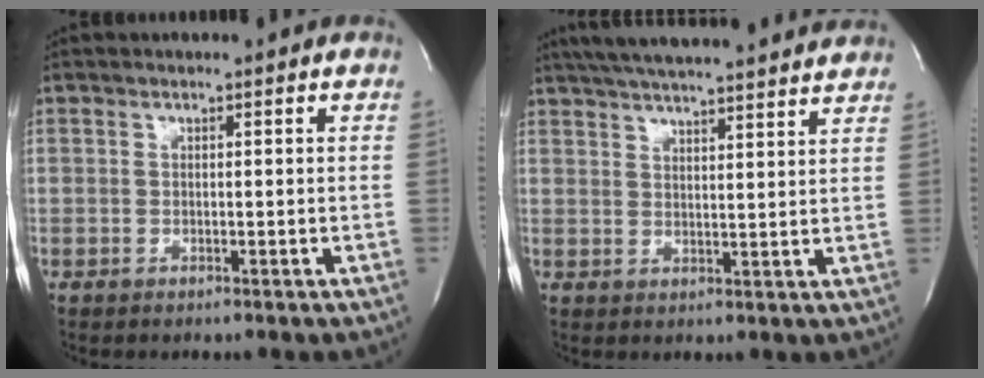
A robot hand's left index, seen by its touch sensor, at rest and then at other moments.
{"total": 19.2, "force": [17.1, 1.8, 8.6], "torque": [-0.145, 0.033, 0.231]}